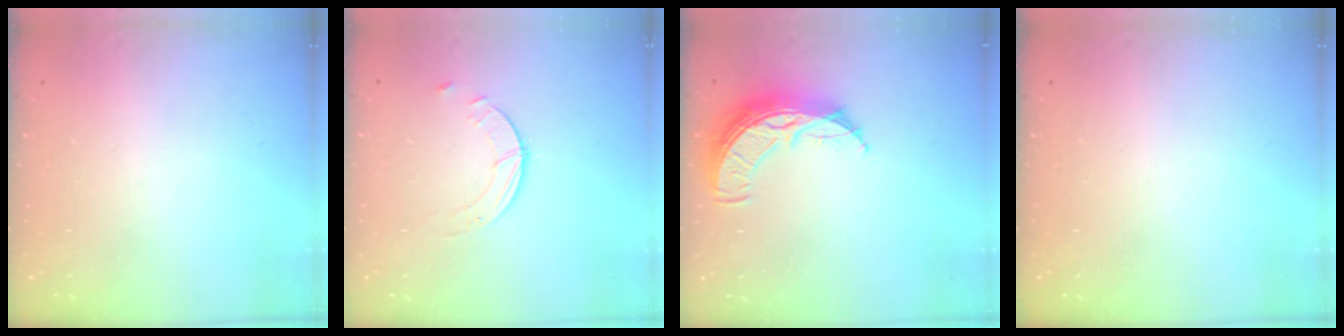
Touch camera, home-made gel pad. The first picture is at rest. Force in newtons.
{"total": 2.5, "press": 2.5, "slide": 0.3}
{"total": 10.9, "press": 10.9, "slide": 0.7}
{"total": 0.0}